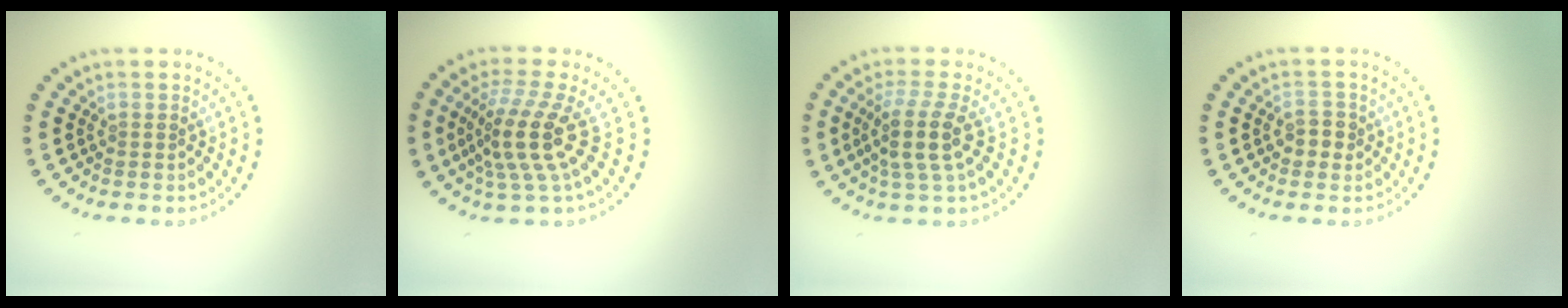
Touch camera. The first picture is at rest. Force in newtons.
{"total": 4.5, "press": 3.3, "slide": 3.0}
{"total": 3.7, "press": 2.9, "slide": 2.3}
{"total": 1.9, "press": 1.8, "slide": 0.6}